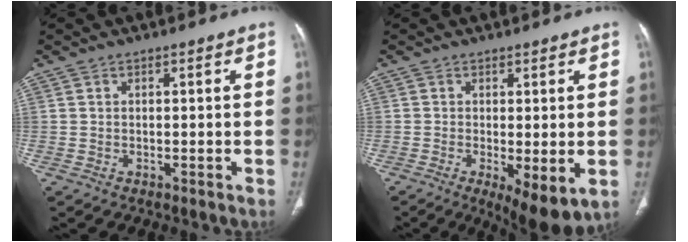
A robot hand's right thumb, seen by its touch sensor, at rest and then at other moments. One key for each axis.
{"total": 8.8, "fx": -2.5, "fy": 2.9, "fz": 7.9, "tx": -0.122, "ty": -0.023, "tz": -0.033}